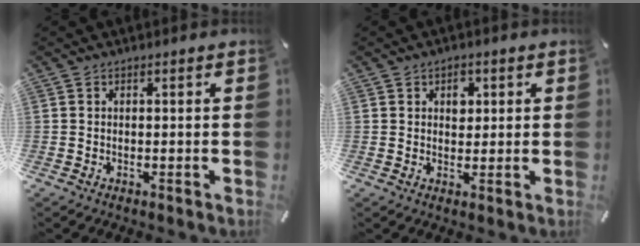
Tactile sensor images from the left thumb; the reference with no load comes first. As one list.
[{"total": 3.2, "force": [1.0, 2.4, 1.8], "torque": [0.000, -0.009, 0.006]}]